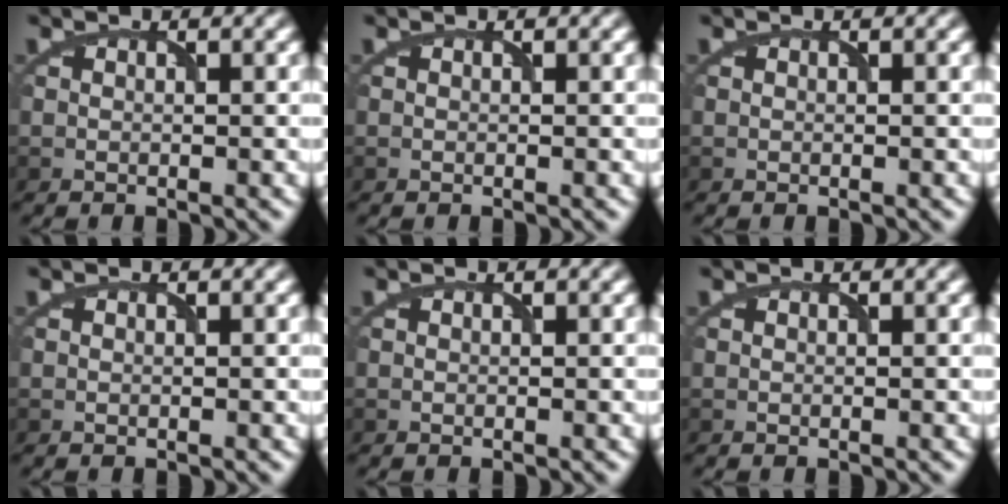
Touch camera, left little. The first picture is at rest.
{"total": 0.0}
{"total": 0.0}
{"total": 0.0}
{"total": 0.0}
{"total": 0.0}